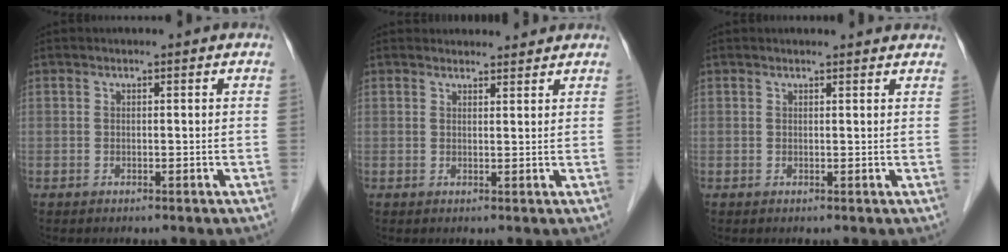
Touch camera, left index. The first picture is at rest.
{"total": 4.4, "force": [4.3, 1.2, 0.3], "torque": [-0.001, 0.014, 0.051]}
{"total": 3.7, "force": [3.6, 0.6, 0.7], "torque": [-0.013, 0.010, 0.033]}